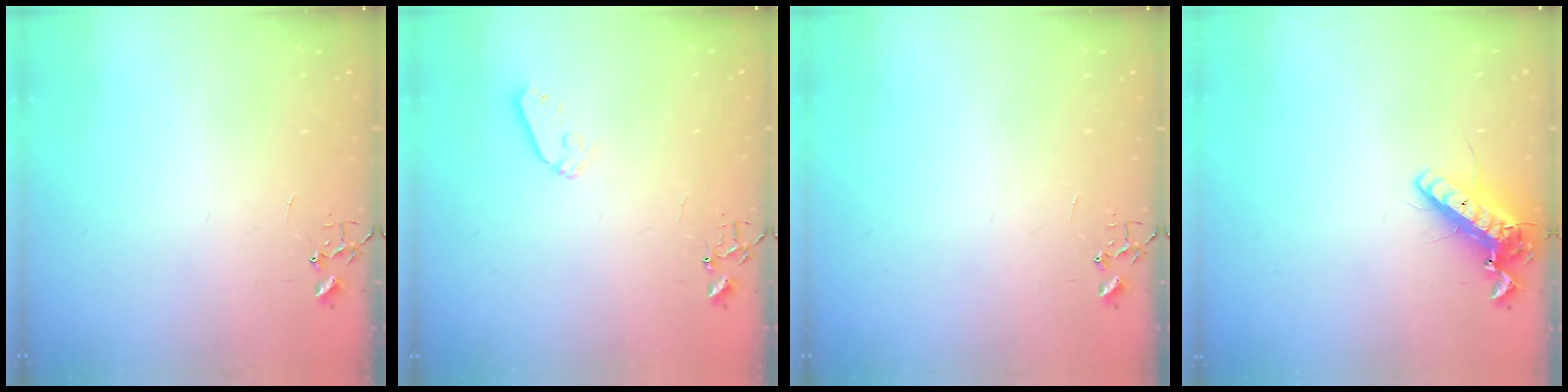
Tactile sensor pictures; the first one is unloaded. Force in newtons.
{"total": 6.5, "press": 6.5, "slide": 0.6}
{"total": 0.0}
{"total": 14.3, "press": 14.1, "slide": 2.6}